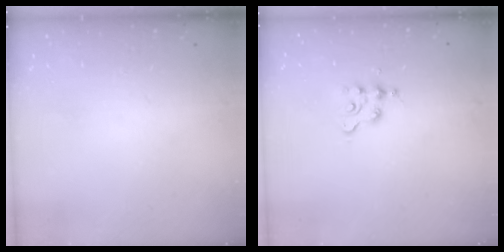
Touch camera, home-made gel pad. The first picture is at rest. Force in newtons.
{"total": 2.1, "press": 2.1, "slide": 0.3}